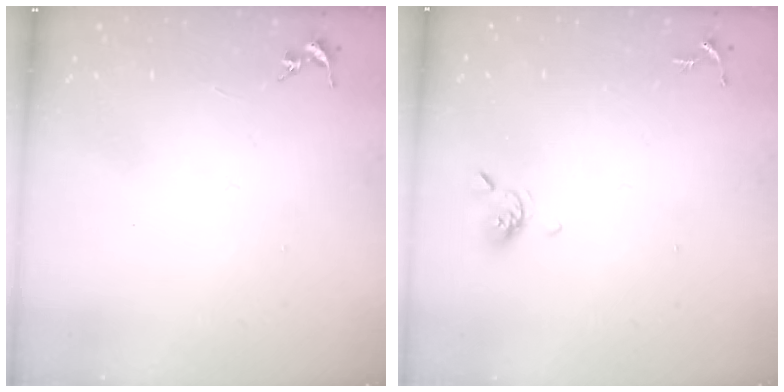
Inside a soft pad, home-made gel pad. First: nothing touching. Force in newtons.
{"total": 5.5, "press": 5.4, "slide": 1.0}